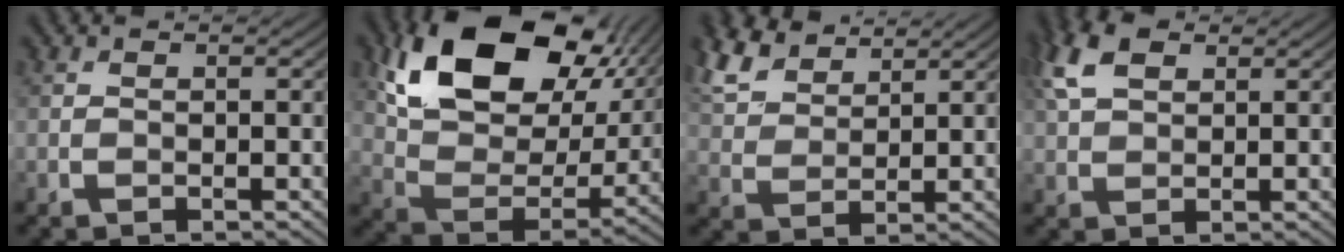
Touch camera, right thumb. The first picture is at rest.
{"total": 18.4, "force": [8.6, 11.5, 11.5], "torque": [-0.230, -0.002, 0.167]}
{"total": 7.8, "force": [5.8, 3.4, 3.9], "torque": [-0.111, 0.018, 0.126]}
{"total": 6.7, "force": [3.1, 3.8, 4.5], "torque": [-0.114, 0.017, 0.058]}